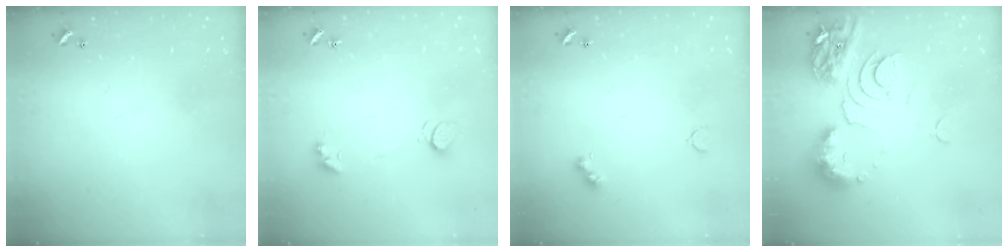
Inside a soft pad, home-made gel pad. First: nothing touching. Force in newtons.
{"total": 2.2, "press": 2.2, "slide": 0.4}
{"total": 4.1, "press": 4.1, "slide": 0.6}
{"total": 11.1, "press": 11.0, "slide": 1.3}